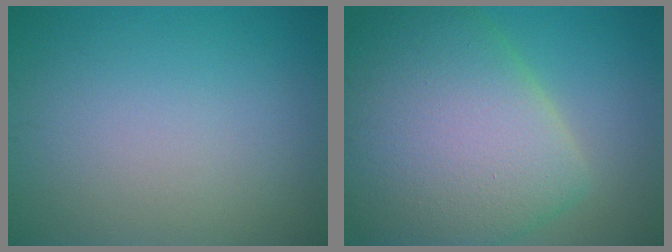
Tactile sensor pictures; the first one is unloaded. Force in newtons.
{"total": 12.7, "press": 12.7, "slide": 0.6}